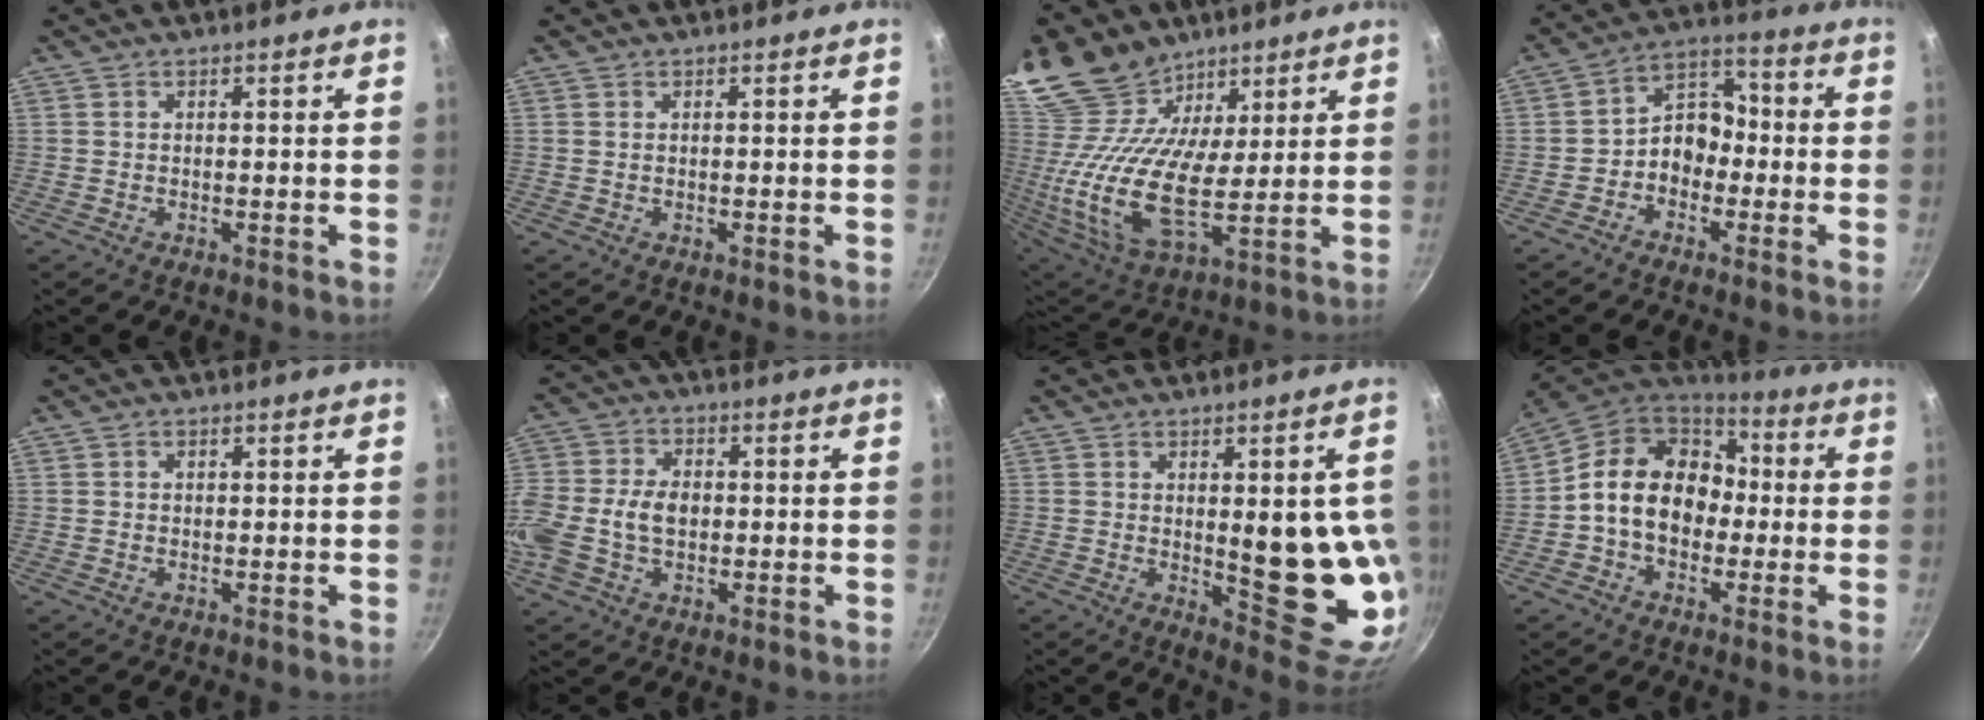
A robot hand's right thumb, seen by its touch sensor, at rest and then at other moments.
{"total": 0.0}
{"total": 22.4, "force": [13.9, 13.2, 11.6], "torque": [-0.237, -0.060, 0.262]}
{"total": 8.3, "force": [-2.0, 6.5, 4.8], "torque": [-0.030, 0.046, -0.049]}
{"total": 0.6, "force": [0.2, 0.6, 0.2], "torque": [-0.001, 0.002, 0.003]}
{"total": 14.1, "force": [-1.1, 10.1, 9.8], "torque": [-0.216, 0.028, -0.027]}
{"total": 16.7, "force": [0.3, 6.1, 15.6], "torque": [-0.150, -0.026, 0.018]}
{"total": 16.7, "force": [-0.3, 12.9, 10.5], "torque": [-0.139, 0.044, -0.020]}